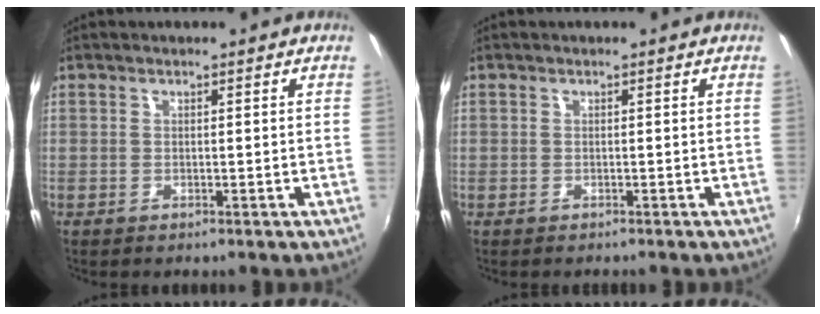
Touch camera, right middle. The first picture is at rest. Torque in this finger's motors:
{"motor_torque": [-1.58, -0.56, -1.05, -0.21]}